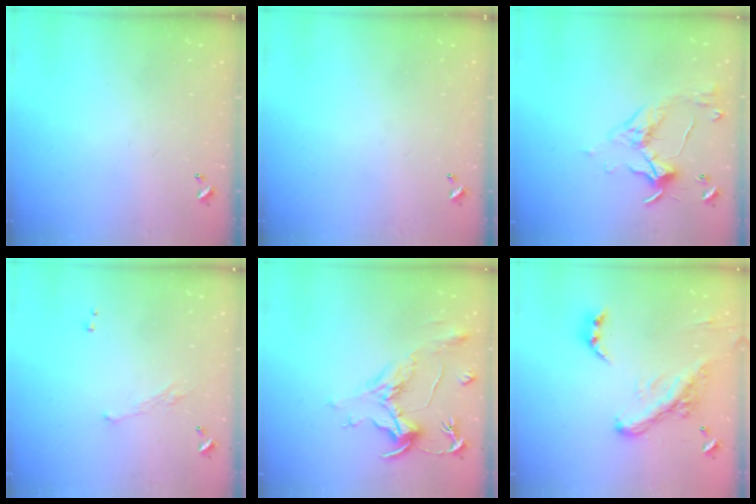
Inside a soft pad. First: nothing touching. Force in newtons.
{"total": 0.0}
{"total": 5.7, "press": 5.7, "slide": 1.0}
{"total": 1.9, "press": 1.7, "slide": 0.8}
{"total": 2.3, "press": 1.8, "slide": 1.3}
{"total": 6.3, "press": 6.1, "slide": 1.4}